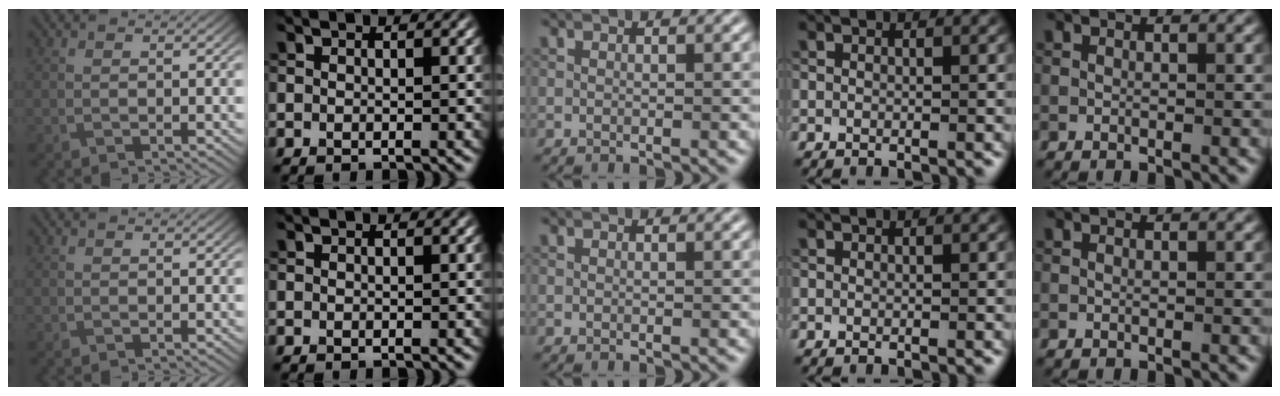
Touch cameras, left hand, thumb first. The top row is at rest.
{}